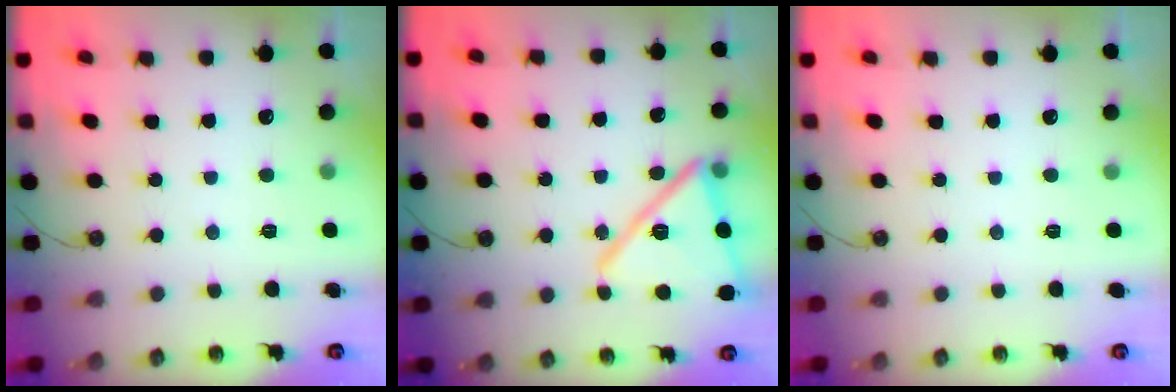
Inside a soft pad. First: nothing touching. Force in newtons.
{"total": 18.9, "press": 18.9, "slide": 1.2}
{"total": 1.5, "press": 0.5, "slide": 1.4}